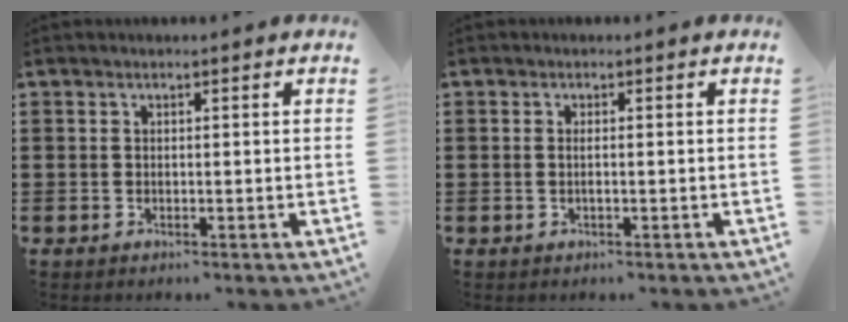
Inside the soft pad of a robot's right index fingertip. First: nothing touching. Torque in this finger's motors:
{"motor_torque": [-0.12, 0.04, 0.06, -0.01]}